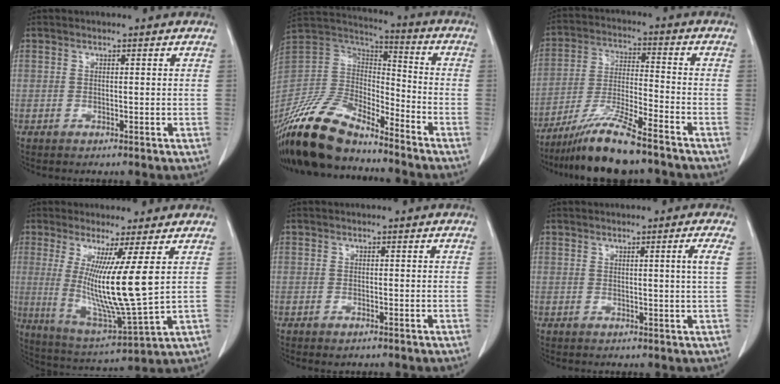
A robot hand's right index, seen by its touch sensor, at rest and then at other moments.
{"total": 18.7, "force": [-15.4, 6.0, 8.8], "torque": [-0.186, 0.004, -0.296]}
{"total": 11.4, "force": [-9.1, 0.5, 6.7], "torque": [-0.128, -0.023, -0.166]}
{"total": 12.9, "force": [2.5, -1.0, 12.6], "torque": [-0.238, -0.047, 0.048]}
{"total": 0.6, "force": [-0.4, 0.3, 0.3], "torque": [-0.008, 0.000, -0.003]}
{"total": 2.5, "force": [0.8, -1.0, 2.2], "torque": [-0.032, -0.009, 0.016]}